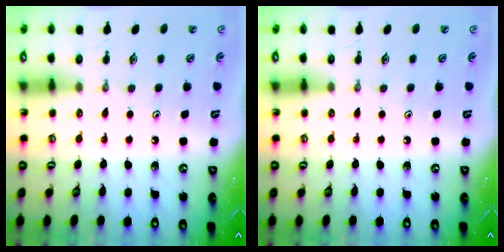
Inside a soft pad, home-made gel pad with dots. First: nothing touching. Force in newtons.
{"total": 0.0}